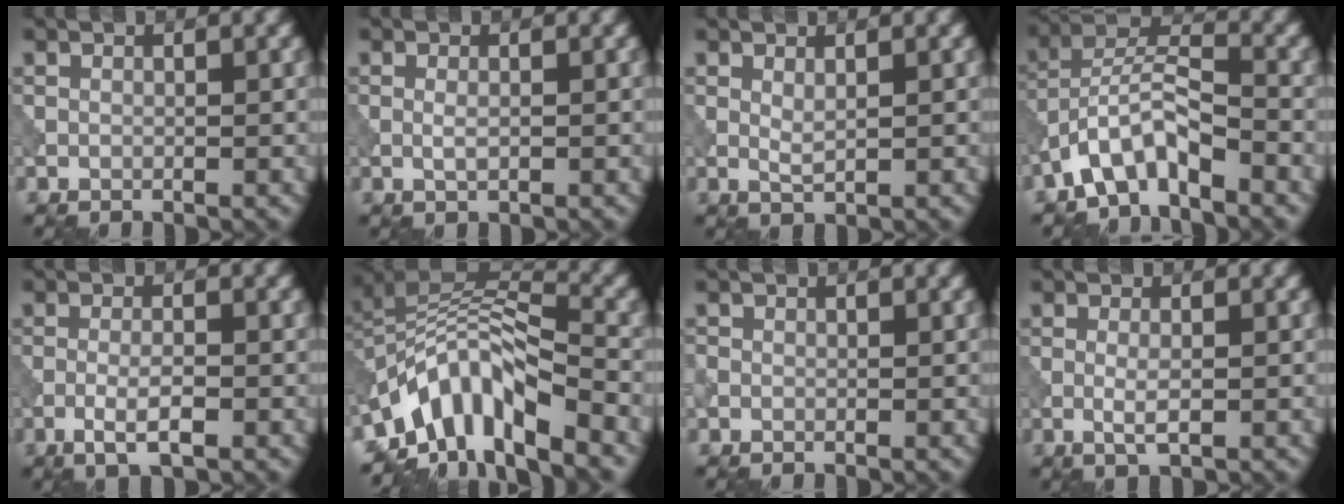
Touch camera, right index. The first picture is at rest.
{"total": 0.9, "force": [0.0, 0.2, 0.9], "torque": [-0.021, -0.002, -0.001]}
{"total": 1.1, "force": [0.5, 0.2, 1.0], "torque": [-0.024, -0.002, 0.011]}
{"total": 5.5, "force": [-3.8, 1.7, 3.5], "torque": [-0.067, 0.011, -0.081]}
{"total": 2.9, "force": [-1.3, 0.6, 2.6], "torque": [-0.051, 0.002, -0.027]}
{"total": 9.3, "force": [-5.3, 3.8, 6.6], "torque": [-0.102, 0.009, -0.110]}
{"total": 0.7, "force": [-0.2, 0.7, 0.1], "torque": [0.002, -0.004, -0.003]}
{"total": 1.8, "force": [-0.3, 0.4, 1.8], "torque": [-0.037, -0.002, -0.008]}